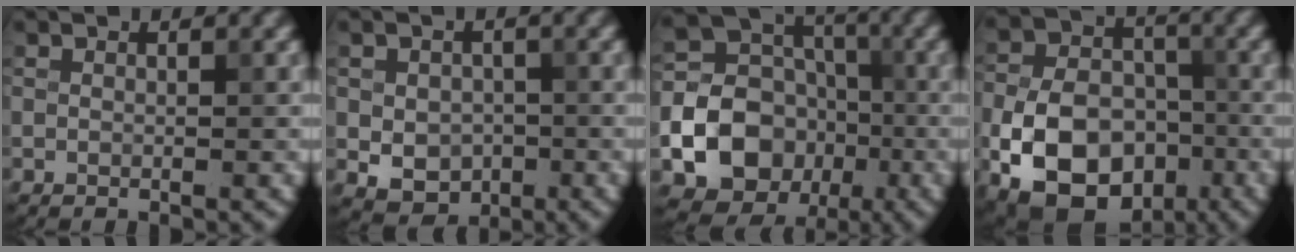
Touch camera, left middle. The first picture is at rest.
{"total": 4.3, "force": [-0.9, 3.3, 2.6], "torque": [-0.047, -0.010, -0.011]}
{"total": 18.2, "force": [-5.6, 16.3, 5.9], "torque": [-0.146, -0.048, -0.106]}
{"total": 12.4, "force": [-4.8, 8.6, 7.6], "torque": [-0.115, -0.019, -0.091]}